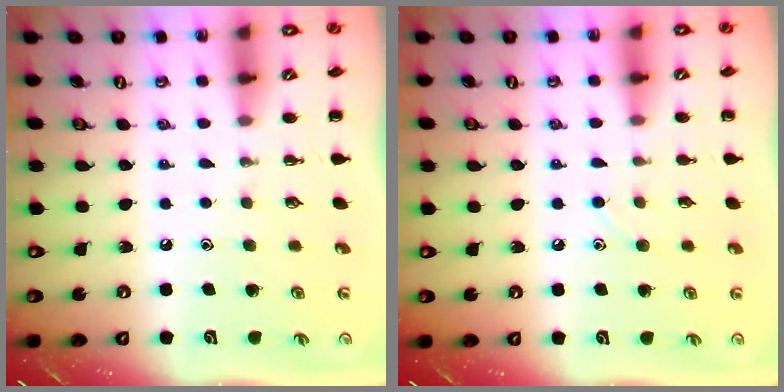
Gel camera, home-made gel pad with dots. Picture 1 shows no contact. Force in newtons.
{"total": 5.8, "press": 5.3, "slide": 2.3}